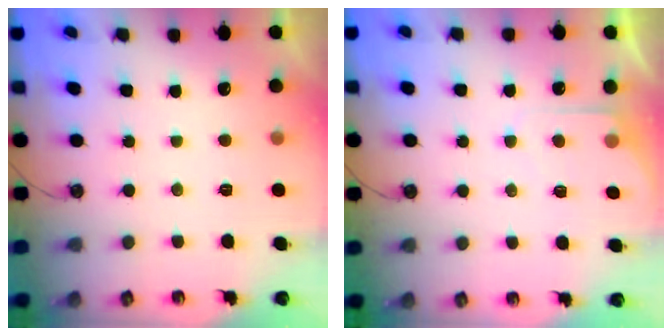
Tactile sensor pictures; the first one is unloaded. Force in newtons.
{"total": 6.0, "press": 6.0, "slide": 0.7}